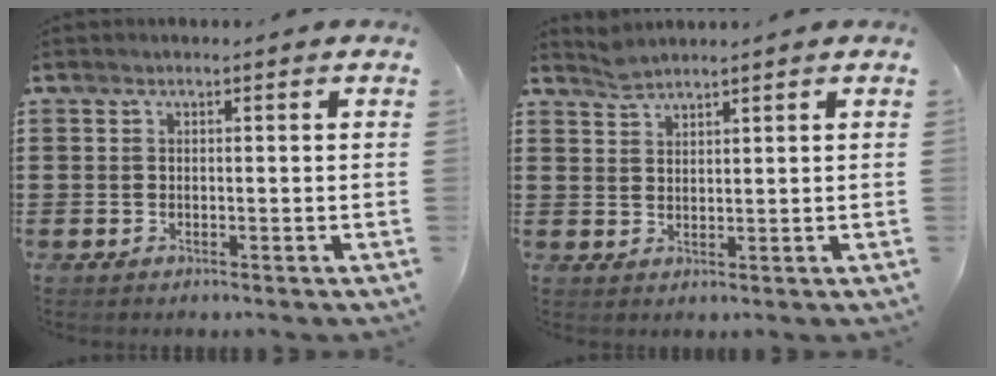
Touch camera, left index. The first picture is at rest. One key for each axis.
{"total": 2.1, "fx": 2.0, "fy": 0.3, "fz": 0.5, "tx": -0.013, "ty": 0.000, "tz": 0.039}